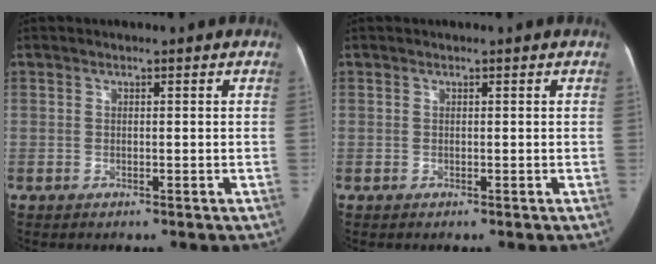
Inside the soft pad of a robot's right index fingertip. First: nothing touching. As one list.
[{"total": 0.0}]